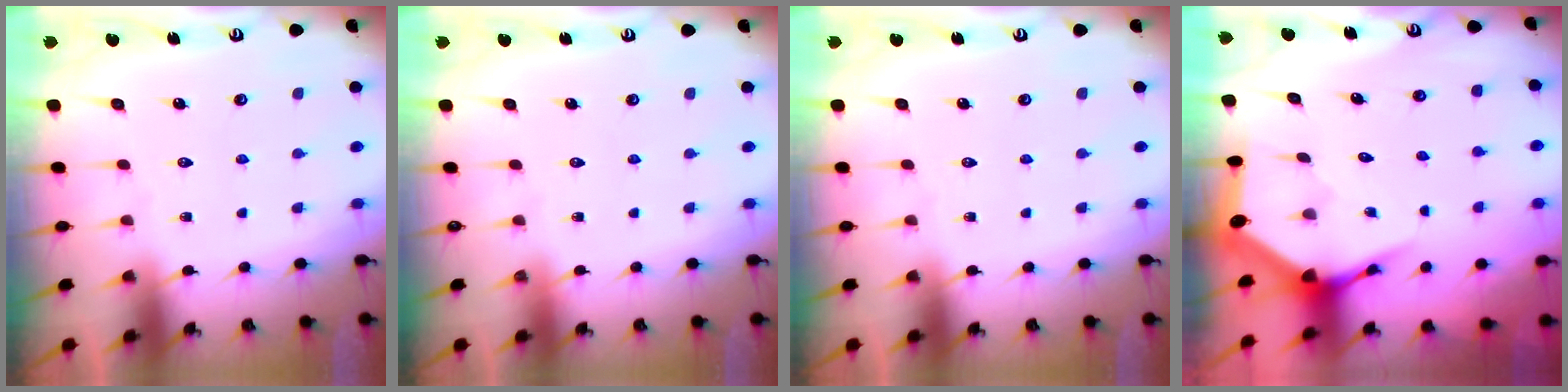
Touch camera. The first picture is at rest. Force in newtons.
{"total": 0.0}
{"total": 0.0}
{"total": 3.8, "press": 3.8, "slide": 0.6}